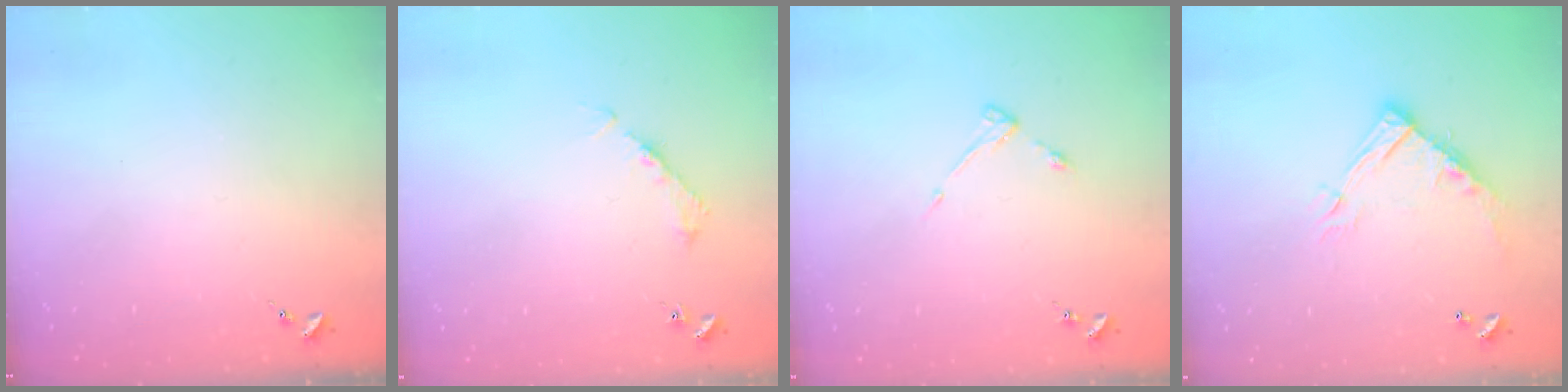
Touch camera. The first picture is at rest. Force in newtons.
{"total": 4.1, "press": 4.1, "slide": 0.3}
{"total": 3.6, "press": 3.6, "slide": 0.5}
{"total": 13.2, "press": 13.1, "slide": 0.8}